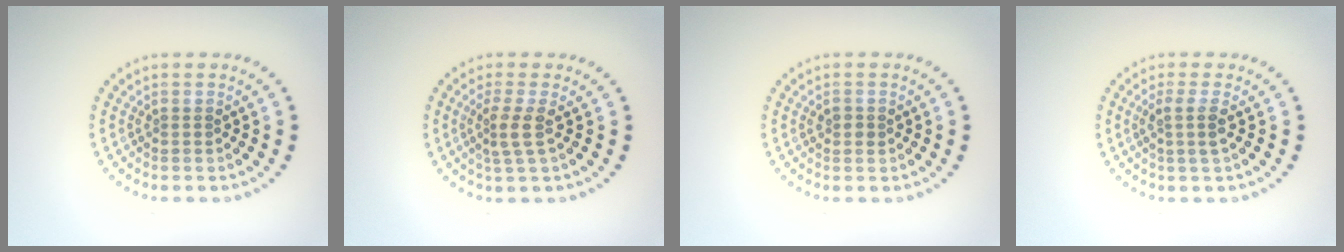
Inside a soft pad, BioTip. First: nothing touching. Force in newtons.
{"total": 2.2, "press": 1.7, "slide": 1.4}
{"total": 0.9, "press": 0.9, "slide": 0.1}
{"total": 1.9, "press": 1.5, "slide": 1.1}